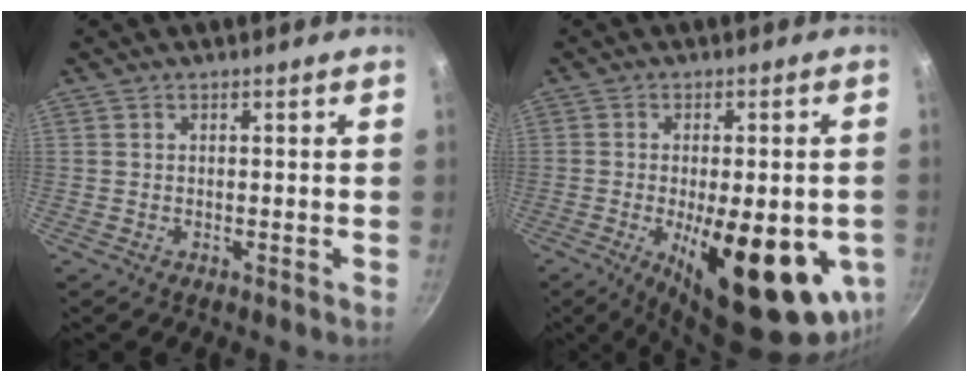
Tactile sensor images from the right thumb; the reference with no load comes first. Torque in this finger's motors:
{"motor_torque": [2.37, 2.66, 2.05, -0.72, 0.36]}